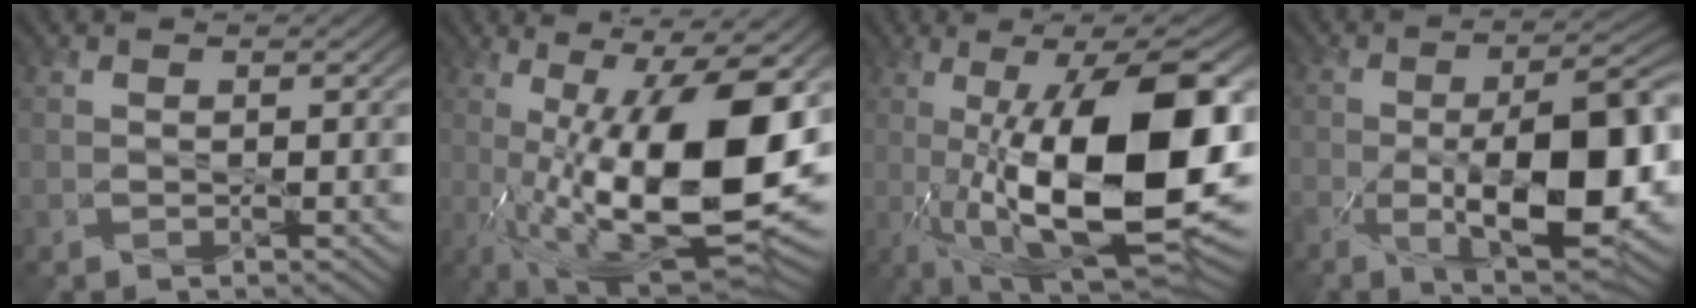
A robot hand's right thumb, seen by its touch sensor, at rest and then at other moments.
{"total": 19.3, "force": [-1.2, 6.8, 18.0], "torque": [-0.292, -0.010, -0.012]}
{"total": 19.5, "force": [-1.8, 6.9, 18.1], "torque": [-0.296, 0.005, -0.034]}
{"total": 15.3, "force": [-4.0, 5.9, 13.5], "torque": [-0.218, -0.015, -0.063]}